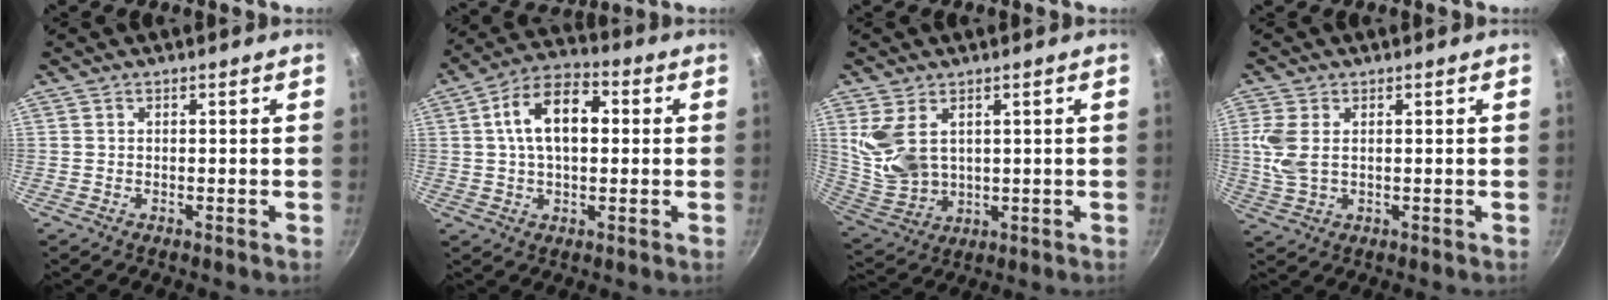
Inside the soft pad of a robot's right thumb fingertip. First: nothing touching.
{"total": 12.3, "force": [1.9, 7.0, 9.9], "torque": [-0.164, 0.026, 0.025]}
{"total": 10.0, "force": [3.0, 6.4, 7.1], "torque": [-0.148, -0.012, 0.078]}
{"total": 6.0, "force": [0.9, 3.6, 4.6], "torque": [-0.121, 0.002, 0.022]}